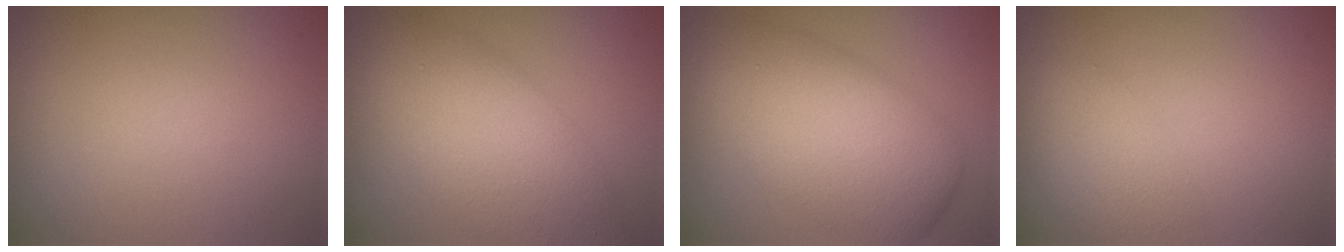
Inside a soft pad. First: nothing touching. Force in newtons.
{"total": 7.1, "press": 7.1, "slide": 0.3}
{"total": 8.4, "press": 8.4, "slide": 0.1}
{"total": 3.0, "press": 3.0, "slide": 0.1}